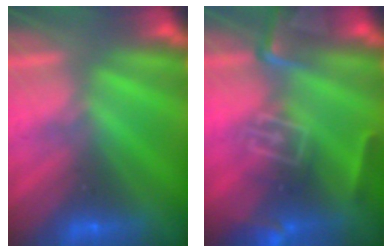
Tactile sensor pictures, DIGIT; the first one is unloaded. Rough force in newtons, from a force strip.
{"total": 8.0}